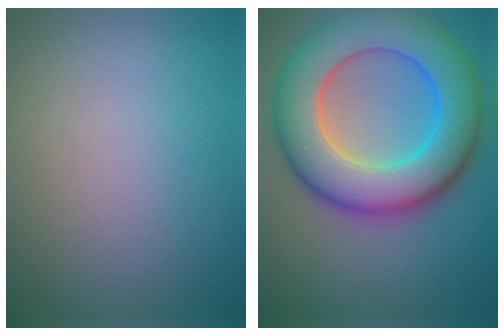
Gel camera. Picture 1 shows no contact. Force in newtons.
{"total": 11.6, "press": 11.6, "slide": 0.2}